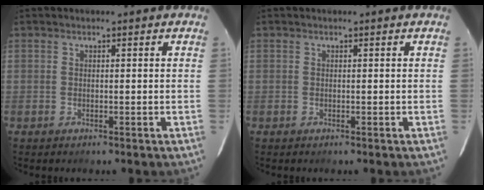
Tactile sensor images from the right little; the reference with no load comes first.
{"total": 0.0}